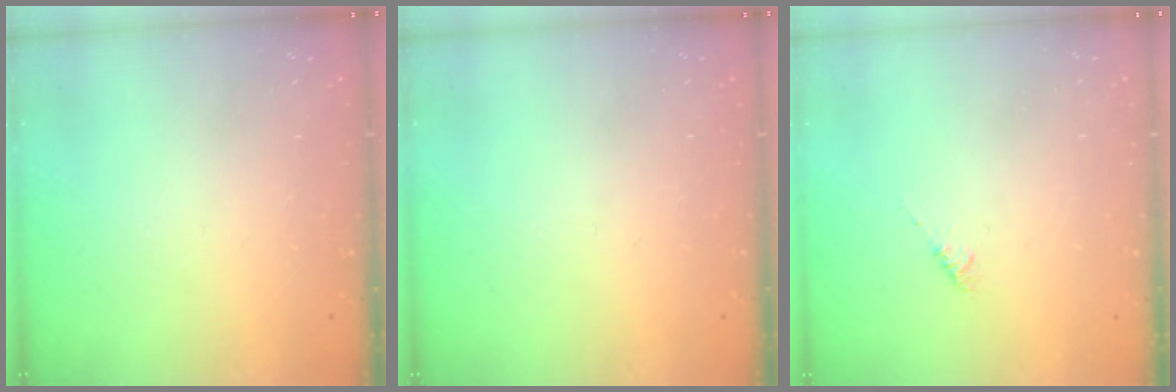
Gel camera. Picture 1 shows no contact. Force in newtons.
{"total": 0.0}
{"total": 2.0, "press": 1.9, "slide": 0.4}